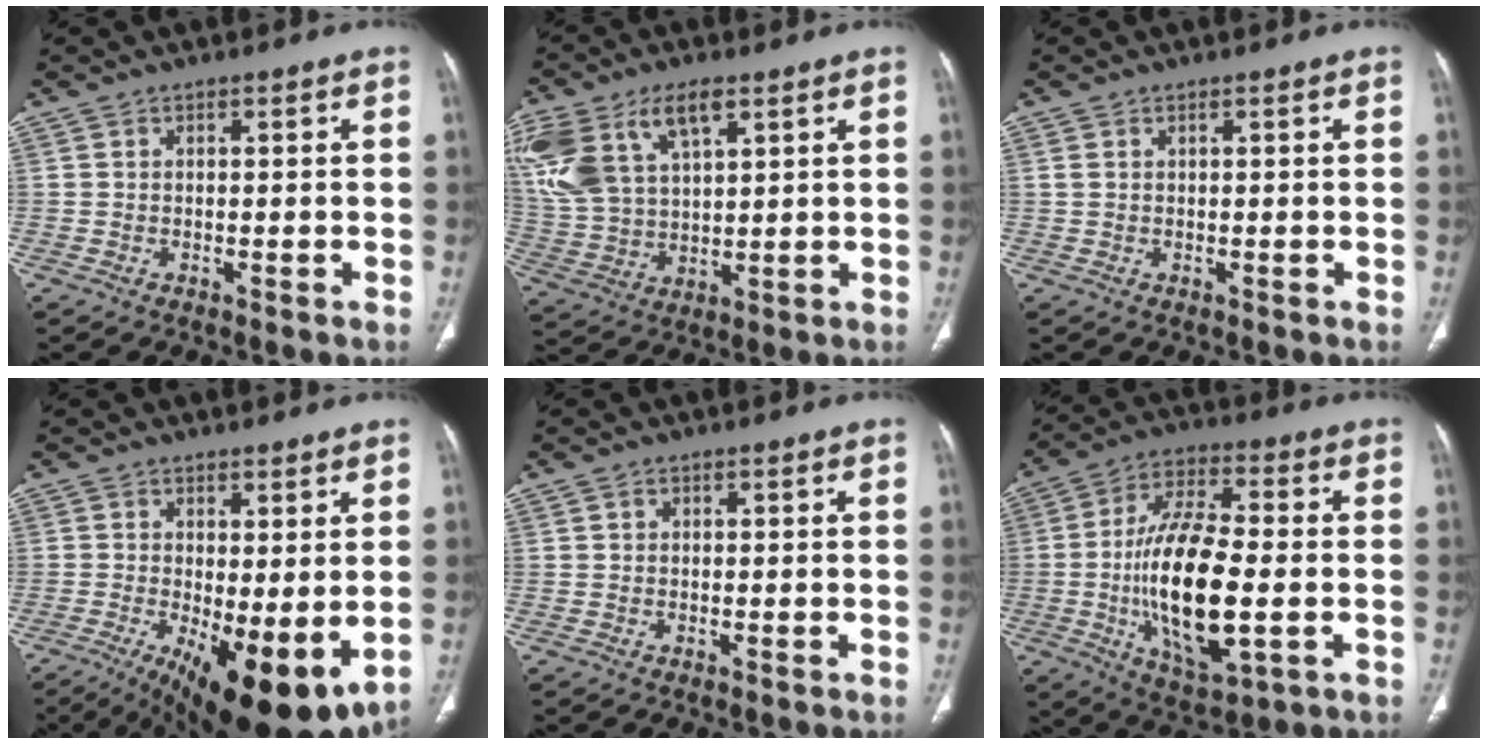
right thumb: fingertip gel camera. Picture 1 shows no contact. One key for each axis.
{"total": 18.2, "fx": 8.4, "fy": 9.7, "fz": 12.9, "tx": -0.283, "ty": -0.004, "tz": 0.169}
{"total": 1.1, "fx": 0.6, "fy": 0.5, "fz": 0.7, "tx": -0.019, "ty": 0.008, "tz": 0.019}
{"total": 14.4, "fx": -3.2, "fy": 5.1, "fz": 13.1, "tx": -0.194, "ty": -0.027, "tz": -0.030}
{"total": 0.6, "fx": 0.2, "fy": 0.5, "fz": 0.2, "tx": 0.000, "ty": 0.000, "tz": 0.003}
{"total": 20.3, "fx": -3.0, "fy": 7.9, "fz": 18.5, "tx": -0.343, "ty": 0.003, "tz": -0.046}